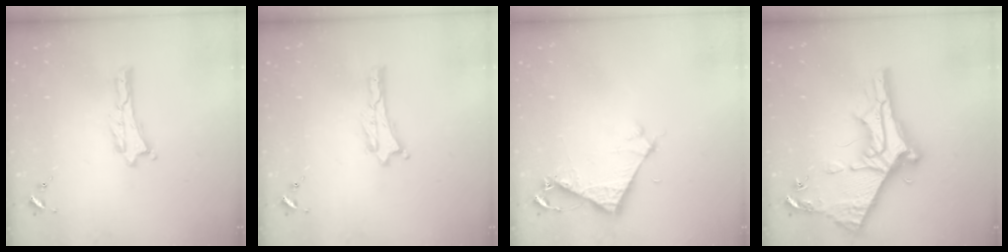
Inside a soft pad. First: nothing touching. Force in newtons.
{"total": 0.0}
{"total": 4.0, "press": 4.0, "slide": 0.3}
{"total": 10.5, "press": 10.4, "slide": 1.0}